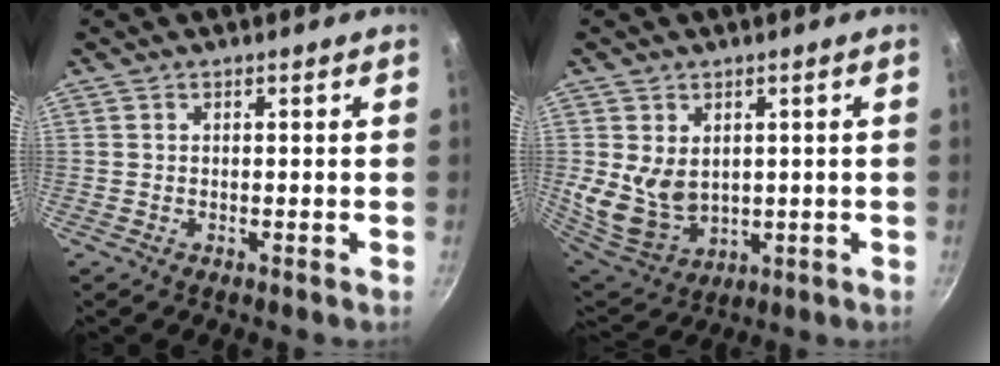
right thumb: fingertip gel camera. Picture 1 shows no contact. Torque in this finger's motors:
{"motor_torque": [1.11, 1.13, 0.58, -0.45, 0.12]}